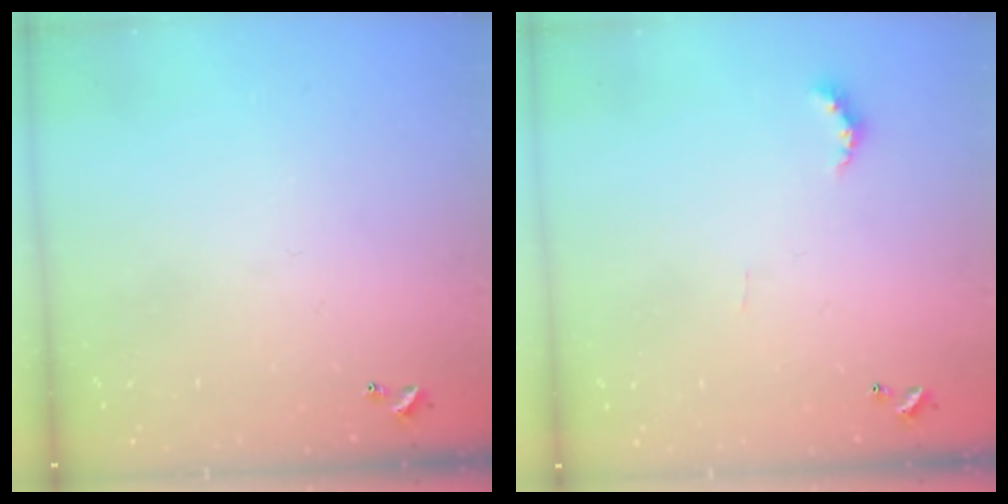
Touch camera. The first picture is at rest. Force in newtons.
{"total": 4.3, "press": 4.3, "slide": 0.7}